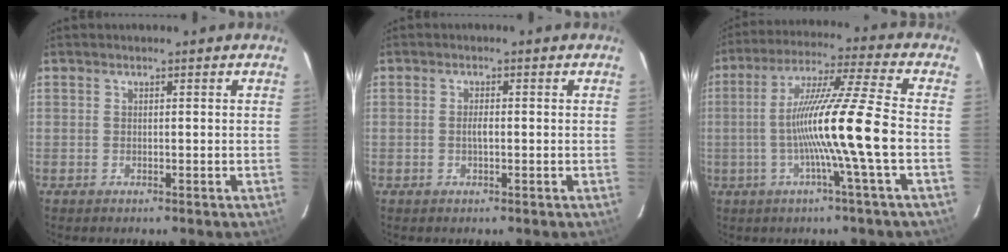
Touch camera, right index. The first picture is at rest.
{"total": 1.4, "force": [-0.2, 0.4, 1.3], "torque": [-0.026, 0.002, -0.005]}
{"total": 14.8, "force": [-3.3, -2.6, 14.2], "torque": [-0.255, -0.001, -0.064]}